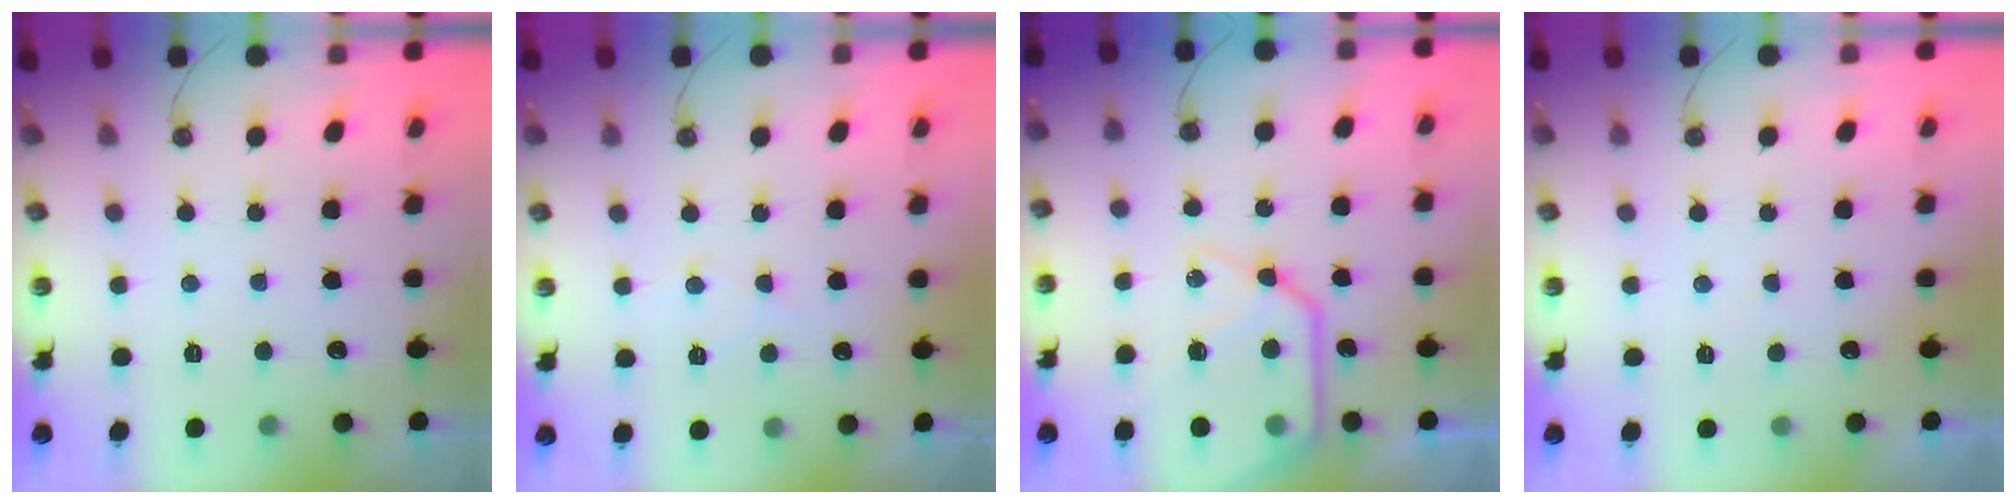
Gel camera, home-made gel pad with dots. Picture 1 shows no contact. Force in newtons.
{"total": 4.7, "press": 4.6, "slide": 0.7}
{"total": 18.1, "press": 18.0, "slide": 1.7}
{"total": 2.8, "press": 2.8, "slide": 0.4}